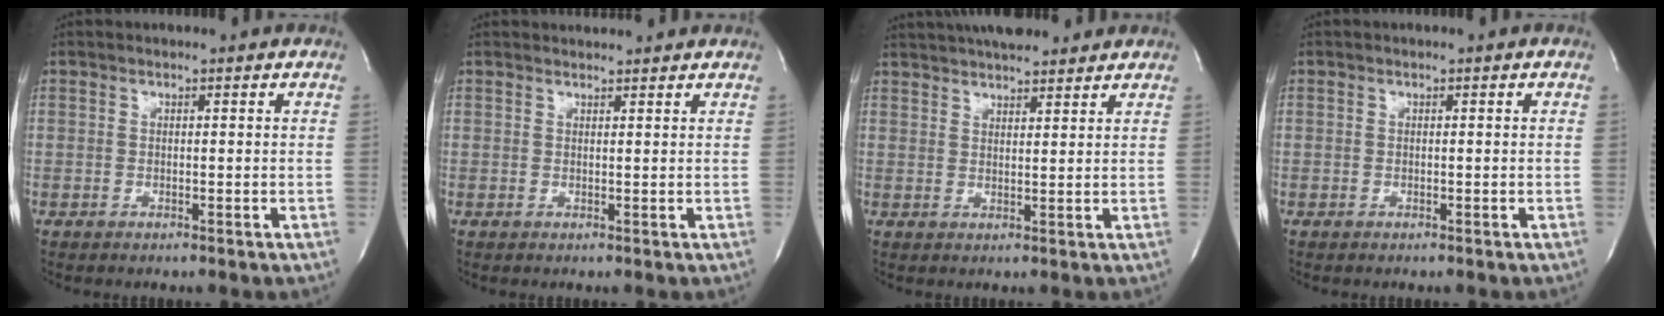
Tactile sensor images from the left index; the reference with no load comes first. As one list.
[{"total": 3.5, "force": [3.5, 0.6, 0.3], "torque": [-0.010, 0.018, 0.042]}, {"total": 13.5, "force": [12.0, 3.0, 5.4], "torque": [-0.089, 0.034, 0.177]}, {"total": 0.0}]